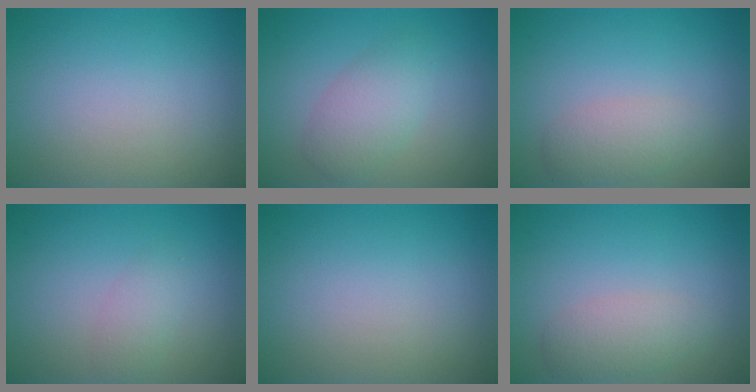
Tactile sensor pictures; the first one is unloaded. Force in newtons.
{"total": 3.1, "press": 3.1, "slide": 0.1}
{"total": 2.3, "press": 2.3, "slide": 0.1}
{"total": 1.6, "press": 1.6, "slide": 0.0}
{"total": 0.0}
{"total": 2.3, "press": 2.3, "slide": 0.1}